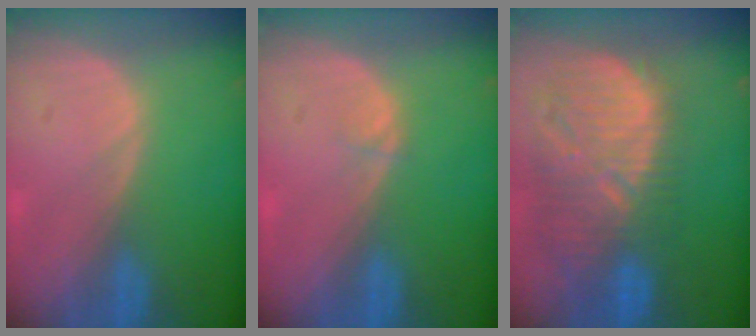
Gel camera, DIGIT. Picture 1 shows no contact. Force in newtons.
{"total": 0.5, "press": 0.5, "slide": 0.1}
{"total": 12.8, "press": 11.3, "slide": 6.2}